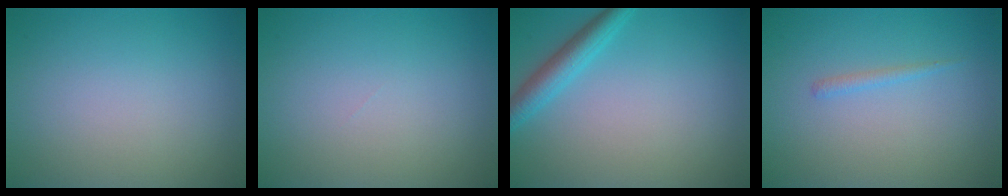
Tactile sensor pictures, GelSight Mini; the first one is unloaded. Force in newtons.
{"total": 0.0}
{"total": 2.9, "press": 2.9, "slide": 0.1}
{"total": 0.8, "press": 0.8, "slide": 0.1}